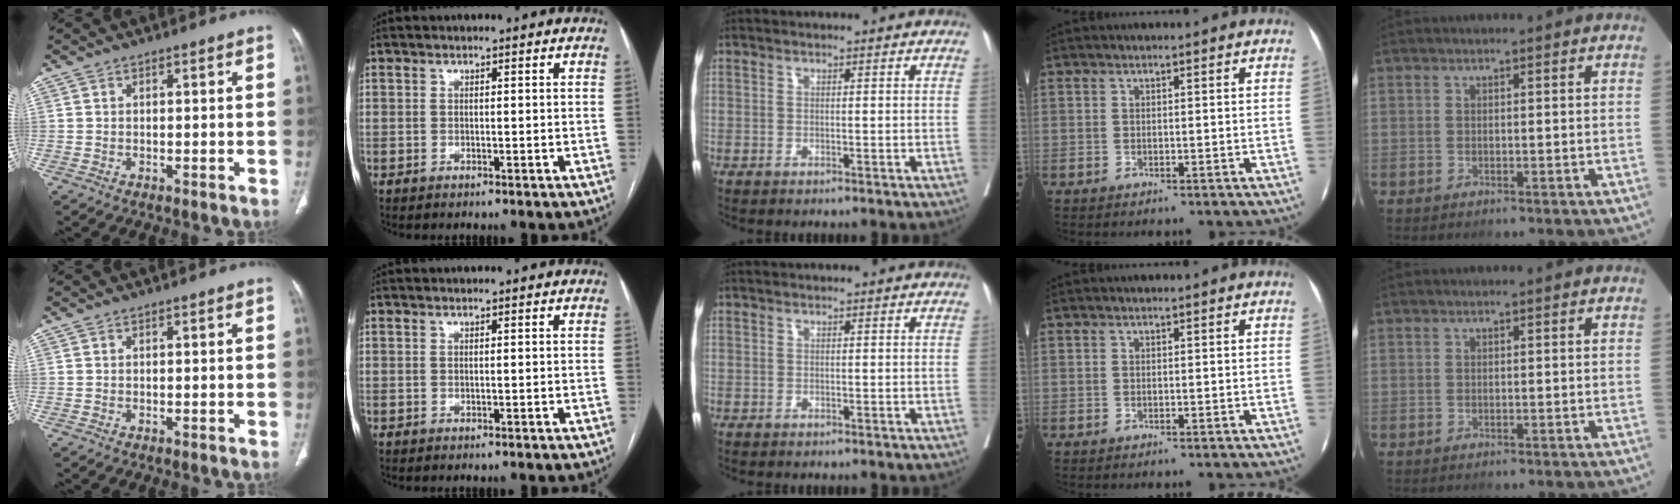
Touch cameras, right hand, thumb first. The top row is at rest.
{}